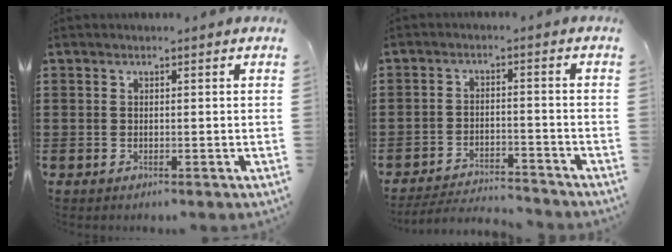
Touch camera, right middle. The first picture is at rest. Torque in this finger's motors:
{"motor_torque": [0.29, 0.04, 0.00, 0.03]}